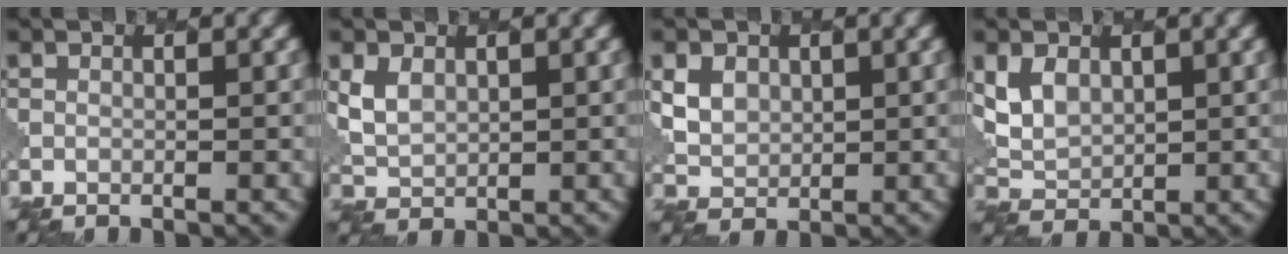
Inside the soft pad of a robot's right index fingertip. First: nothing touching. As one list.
[{"total": 2.6, "force": [1.3, 1.9, 1.2], "torque": [-0.036, -0.001, 0.028]}, {"total": 3.7, "force": [1.5, 2.9, 1.6], "torque": [-0.040, 0.006, 0.025]}, {"total": 3.4, "force": [1.4, 2.6, 1.8], "torque": [-0.044, -0.003, 0.027]}]